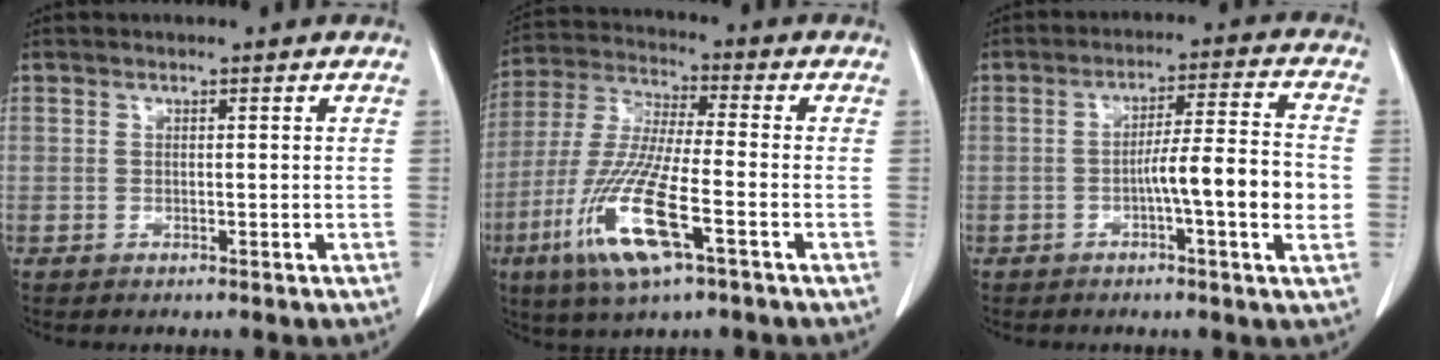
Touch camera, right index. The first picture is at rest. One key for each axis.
{"total": 14.3, "fx": -6.1, "fy": 1.6, "fz": 12.9, "tx": -0.275, "ty": -0.026, "tz": -0.116}
{"total": 9.9, "fx": -2.0, "fy": 0.0, "fz": 9.7, "tx": -0.149, "ty": 0.009, "tz": -0.037}